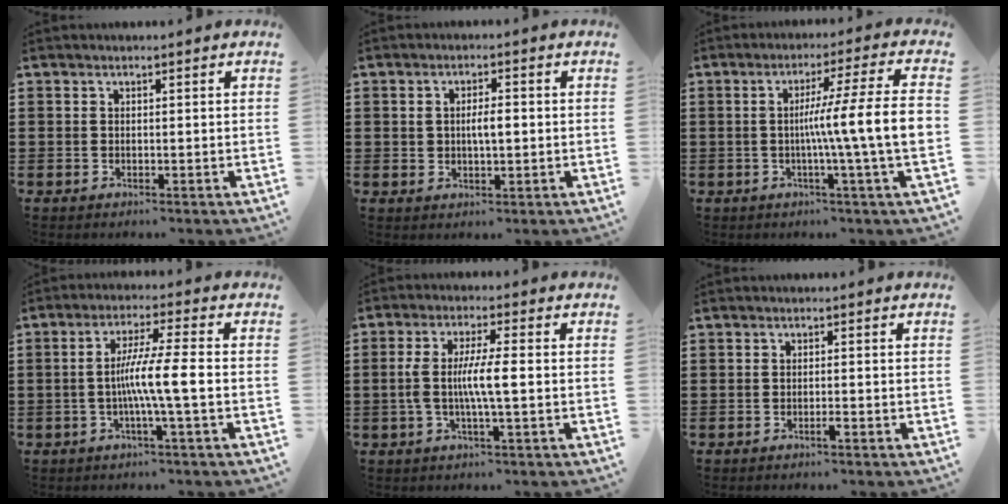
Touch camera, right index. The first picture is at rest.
{"total": 2.8, "force": [0.2, 1.1, 2.6], "torque": [-0.049, 0.004, 0.002]}
{"total": 10.7, "force": [-0.7, -0.9, 10.7], "torque": [-0.175, -0.015, -0.023]}
{"total": 7.4, "force": [-1.3, -0.3, 7.3], "torque": [-0.127, -0.004, -0.028]}
{"total": 6.1, "force": [-0.6, 0.7, 6.1], "torque": [-0.123, -0.005, -0.019]}
{"total": 1.0, "force": [-0.6, 0.1, 0.8], "torque": [-0.015, -0.002, -0.012]}